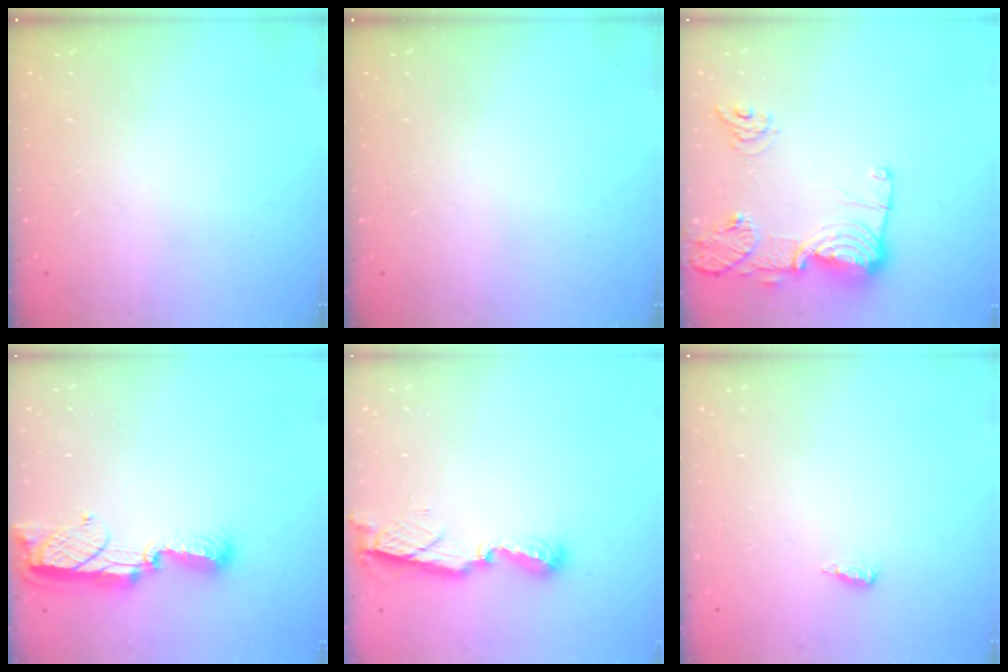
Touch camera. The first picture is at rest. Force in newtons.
{"total": 0.0}
{"total": 17.1, "press": 17.0, "slide": 1.7}
{"total": 9.9, "press": 9.7, "slide": 2.0}
{"total": 7.9, "press": 7.8, "slide": 0.3}
{"total": 4.3, "press": 4.2, "slide": 0.9}